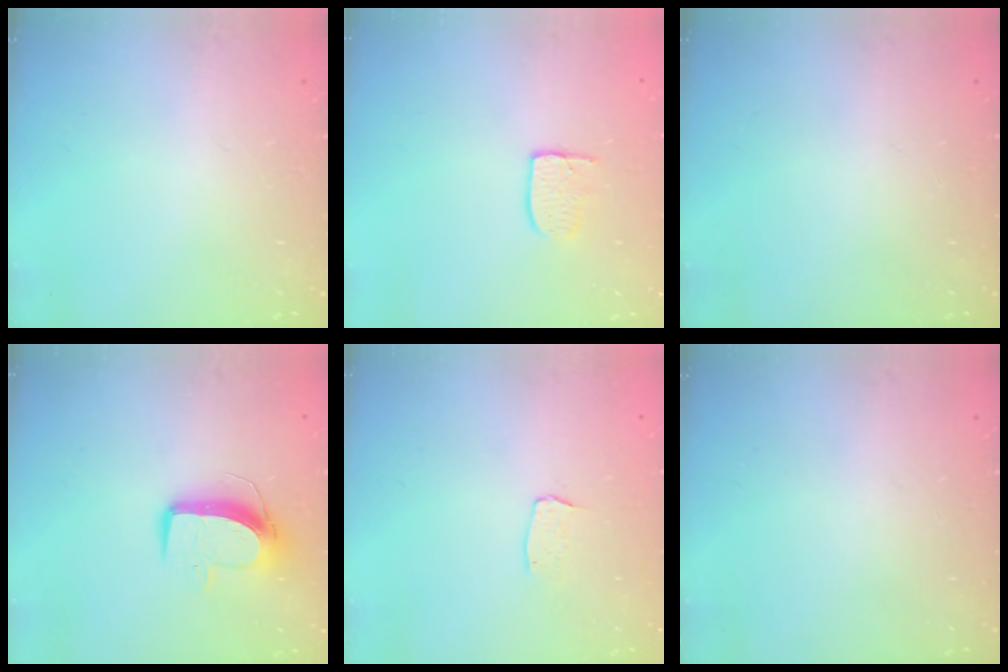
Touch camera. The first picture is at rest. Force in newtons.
{"total": 4.9, "press": 4.9, "slide": 0.3}
{"total": 0.0}
{"total": 9.5, "press": 9.5, "slide": 0.9}
{"total": 3.0, "press": 3.0, "slide": 0.2}
{"total": 0.0}